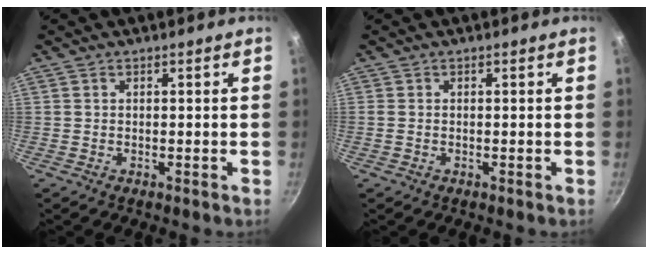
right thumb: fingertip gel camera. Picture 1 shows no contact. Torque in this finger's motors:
{"motor_torque": [0.39, -0.14, -0.27, 0.16, -0.07]}